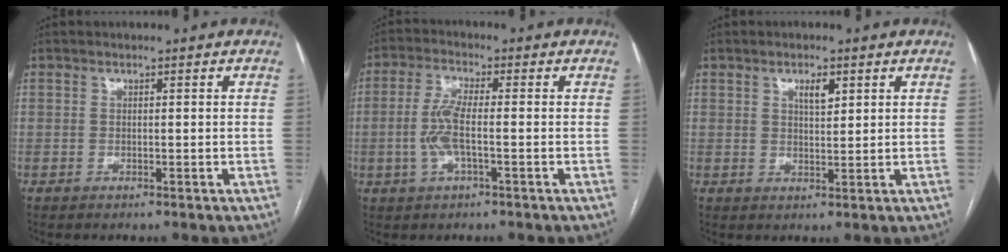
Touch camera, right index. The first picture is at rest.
{"total": 5.8, "force": [-1.0, 1.2, 5.6], "torque": [-0.127, 0.003, -0.023]}
{"total": 2.9, "force": [1.4, 1.0, 2.3], "torque": [-0.037, -0.001, 0.025]}